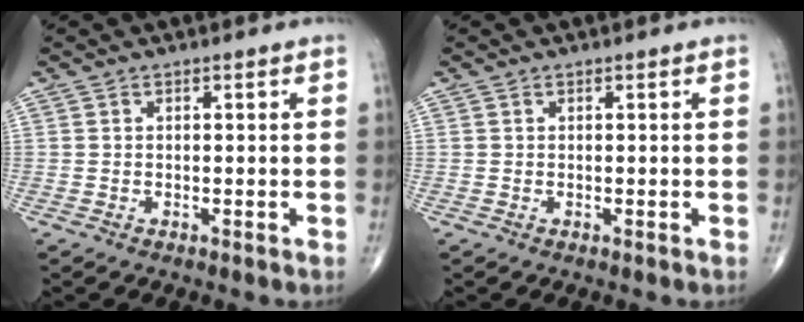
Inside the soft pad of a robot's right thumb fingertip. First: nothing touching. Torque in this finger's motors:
{"motor_torque": [0.33, 0.08, 0.03, 0.11, 0.01]}